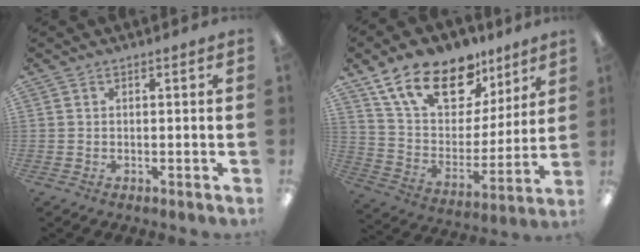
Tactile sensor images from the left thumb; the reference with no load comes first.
{"total": 19.3, "force": [13.0, 10.3, 10.0], "torque": [-0.182, -0.069, 0.234]}